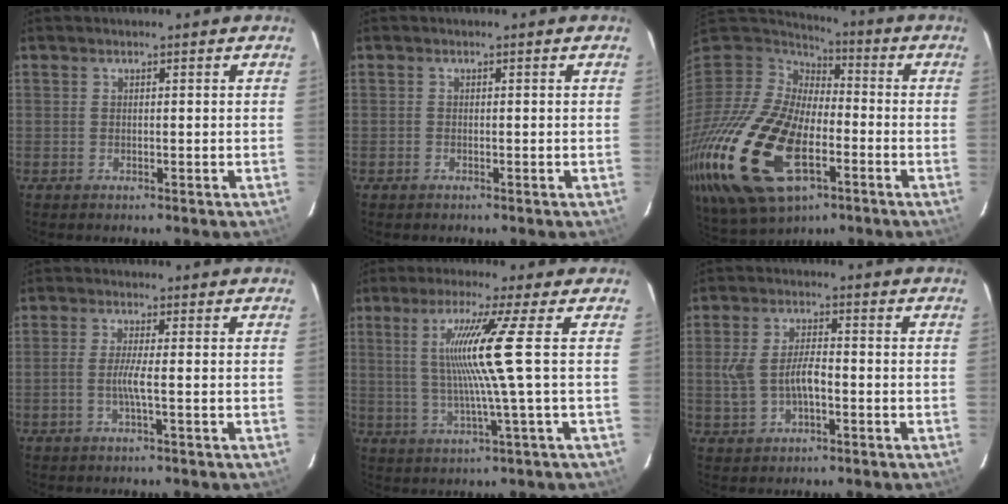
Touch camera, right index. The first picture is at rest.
{"total": 0.6, "force": [-0.4, 0.3, 0.0], "torque": [-0.003, 0.001, -0.009]}
{"total": 32.5, "force": [-12.0, 18.6, 23.8], "torque": [-0.560, -0.051, -0.216]}
{"total": 2.9, "force": [-0.9, -0.6, 2.7], "torque": [-0.057, -0.003, -0.021]}
{"total": 10.1, "force": [1.3, -2.6, 9.7], "torque": [-0.176, -0.008, 0.031]}
{"total": 6.8, "force": [-1.4, 3.2, 5.8], "torque": [-0.123, 0.007, -0.020]}